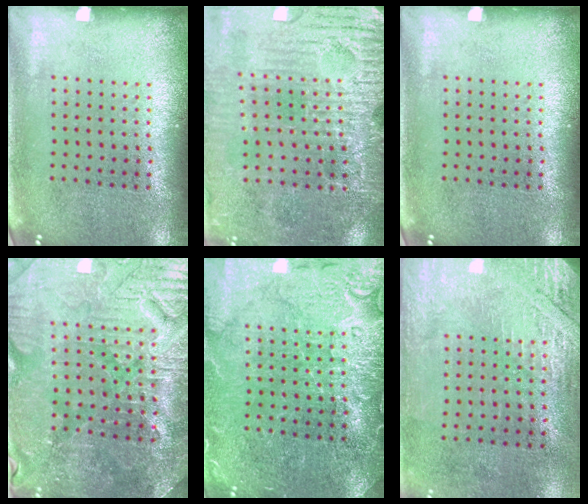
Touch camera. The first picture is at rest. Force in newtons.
{"total": 3.5, "press": 3.4, "slide": 0.6}
{"total": 0.0}
{"total": 3.5, "press": 3.5, "slide": 0.5}
{"total": 5.2, "press": 5.2, "slide": 0.7}
{"total": 2.8, "press": 2.5, "slide": 1.4}